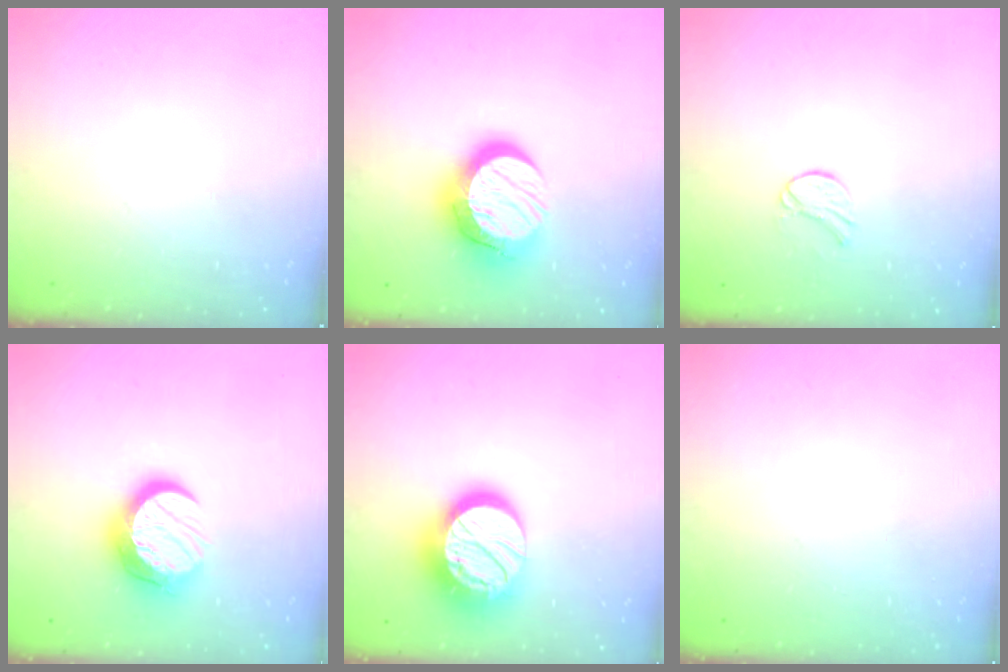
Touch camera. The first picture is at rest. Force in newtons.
{"total": 15.6, "press": 15.5, "slide": 1.0}
{"total": 7.3, "press": 7.3, "slide": 0.7}
{"total": 12.5, "press": 12.5, "slide": 0.9}
{"total": 19.7, "press": 19.7, "slide": 1.3}
{"total": 0.6, "press": 0.6, "slide": 0.0}